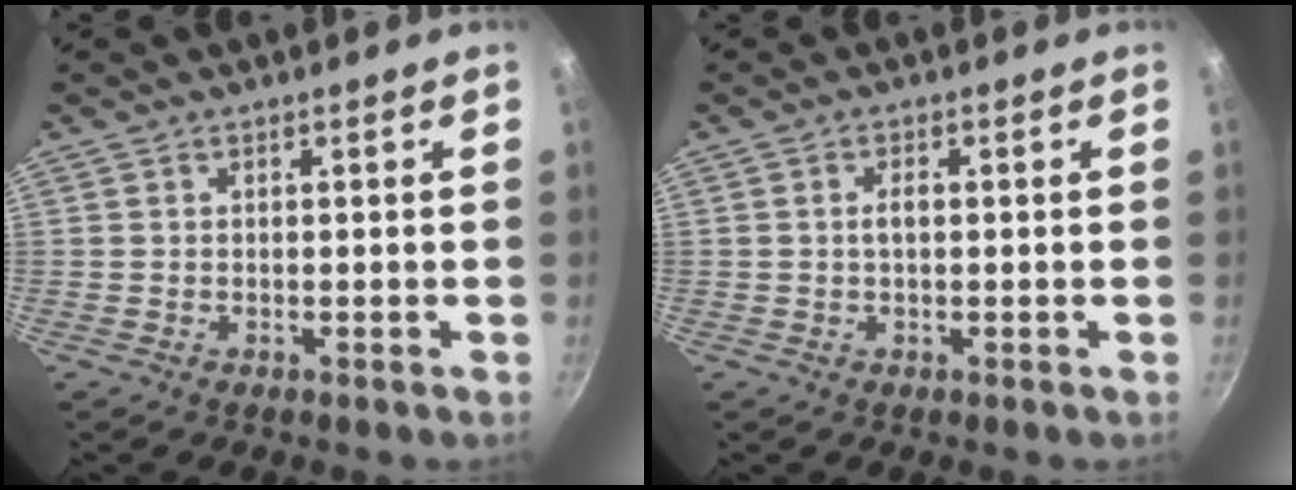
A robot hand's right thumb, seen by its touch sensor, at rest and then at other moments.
{"total": 1.8, "force": [0.0, 0.9, 1.6], "torque": [-0.028, 0.004, -0.001]}